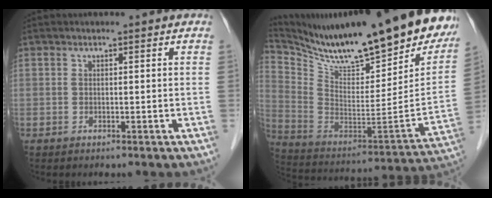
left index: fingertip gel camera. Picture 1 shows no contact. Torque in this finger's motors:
{"motor_torque": [0.13, -0.49, 0.33, 0.10]}